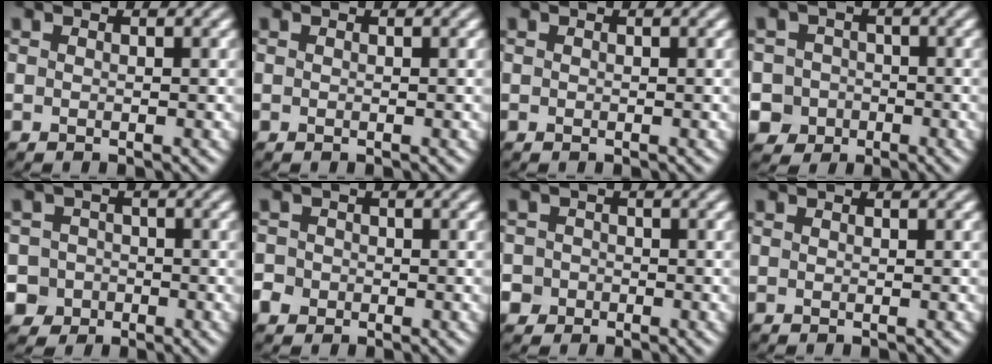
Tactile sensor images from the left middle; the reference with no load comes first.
{"total": 0.0}
{"total": 0.0}
{"total": 5.8, "force": [-2.3, 5.3, 0.8], "torque": [-0.001, 0.004, -0.065]}
{"total": 5.2, "force": [-2.2, 4.7, 0.6], "torque": [0.009, 0.004, -0.062]}
{"total": 2.1, "force": [-0.8, 1.9, 0.5], "torque": [-0.001, 0.002, -0.017]}
{"total": 3.5, "force": [-1.4, 3.2, 0.5], "torque": [0.014, 0.007, -0.048]}
{"total": 0.0}